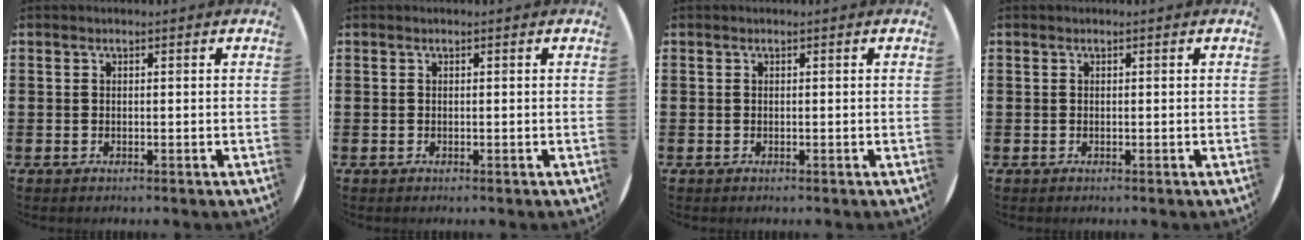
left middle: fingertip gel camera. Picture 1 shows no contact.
{"total": 0.0}
{"total": 0.0}
{"total": 0.0}